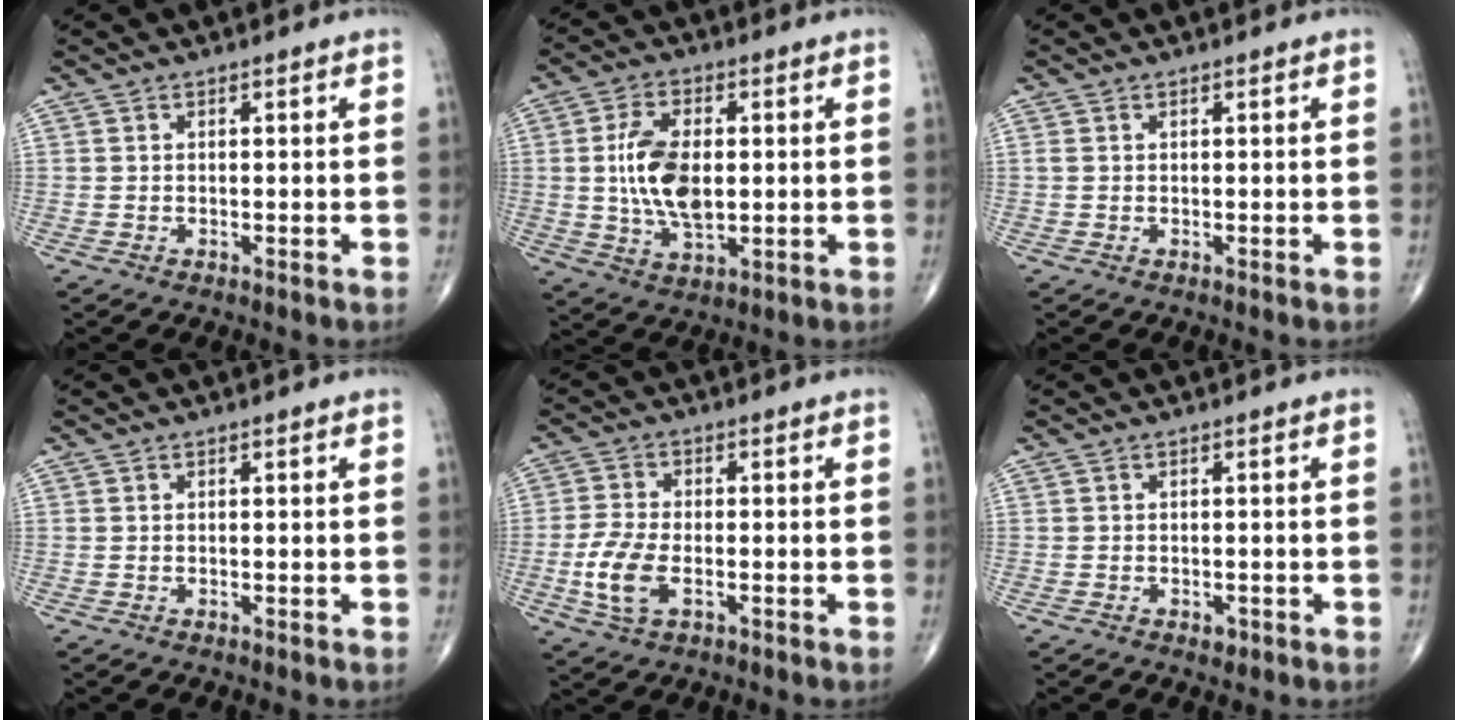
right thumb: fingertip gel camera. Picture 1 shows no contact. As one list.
[{"total": 11.7, "force": [0.5, 6.3, 9.8], "torque": [-0.183, -0.004, 0.015]}, {"total": 0.6, "force": [0.2, 0.4, 0.4], "torque": [-0.013, 0.007, 0.005]}, {"total": 0.0}, {"total": 7.6, "force": [-2.1, 4.0, 6.2], "torque": [-0.141, 0.003, -0.039]}, {"total": 1.1, "force": [-0.6, 0.7, 0.5], "torque": [-0.004, 0.001, -0.007]}]